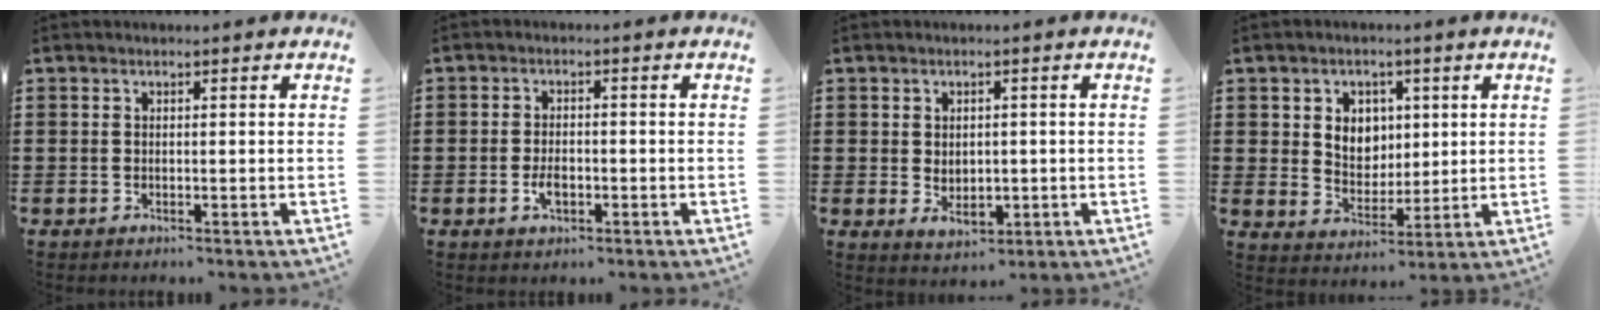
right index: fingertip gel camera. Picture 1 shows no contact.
{"total": 2.8, "force": [-0.9, 1.4, 2.3], "torque": [-0.049, -0.003, -0.017]}
{"total": 2.7, "force": [-0.2, 2.0, 1.8], "torque": [-0.029, 0.000, -0.005]}
{"total": 4.7, "force": [1.6, 4.2, 1.6], "torque": [-0.034, 0.007, 0.024]}